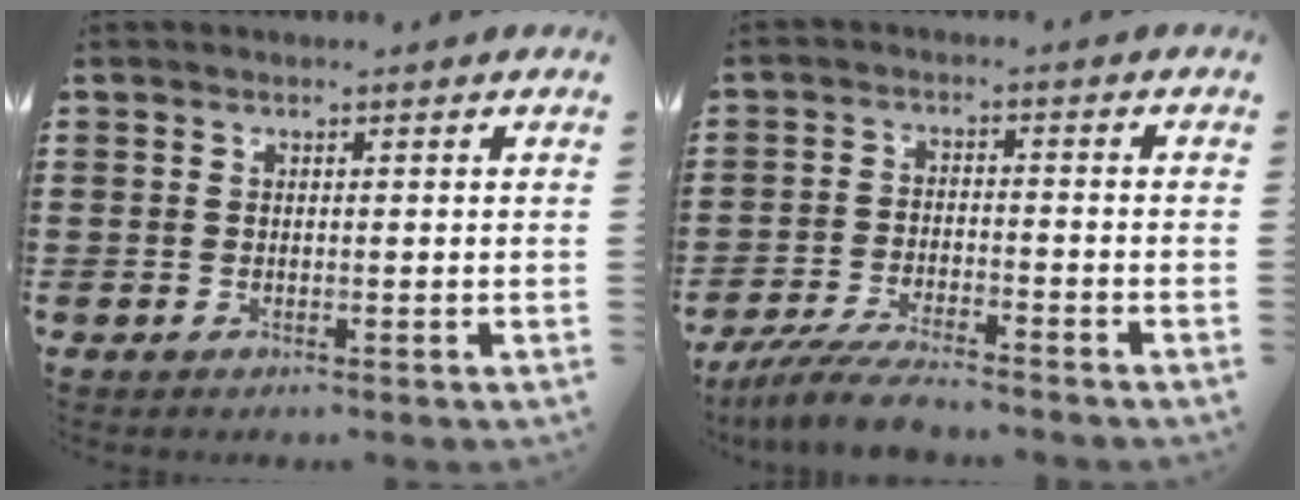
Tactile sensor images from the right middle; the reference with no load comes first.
{"total": 6.0, "force": [-5.5, 0.5, 2.5], "torque": [-0.059, -0.008, -0.105]}